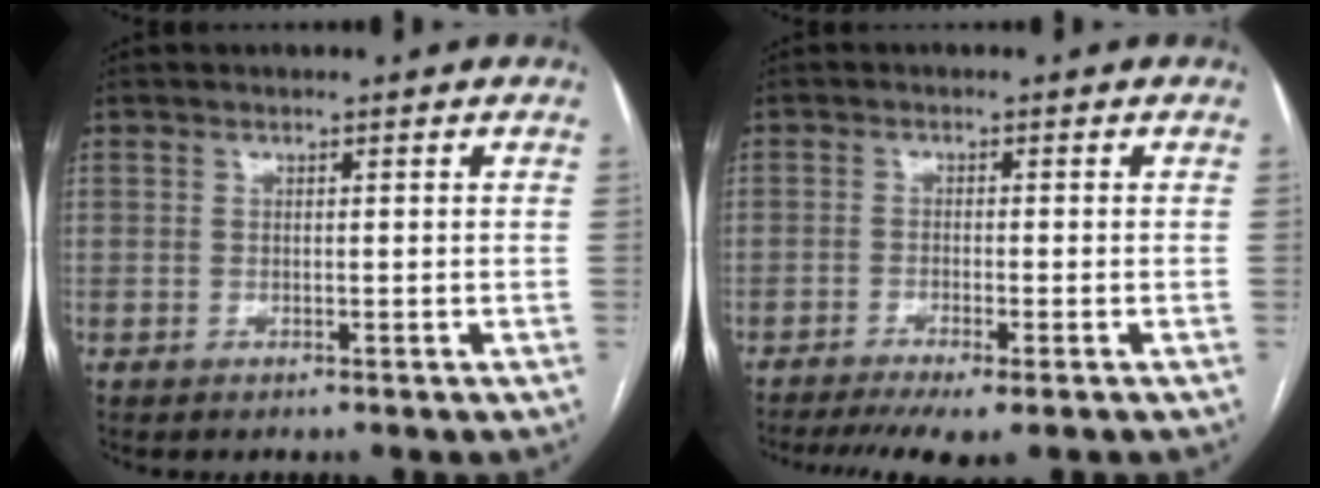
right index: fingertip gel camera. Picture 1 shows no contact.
{"total": 7.9, "force": [-5.9, 0.7, 5.2], "torque": [-0.079, -0.014, -0.092]}